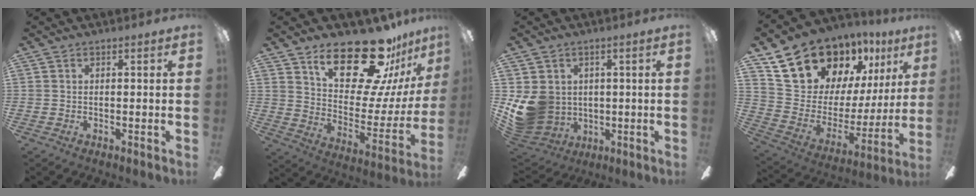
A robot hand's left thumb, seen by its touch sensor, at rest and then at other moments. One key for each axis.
{"total": 24.3, "fx": 17.5, "fy": 9.6, "fz": 13.8, "tx": -0.196, "ty": -0.123, "tz": 0.298}
{"total": 10.7, "fx": 0.2, "fy": 9.8, "fz": 4.1, "tx": -0.110, "ty": -0.011, "tz": 0.008}
{"total": 22.4, "fx": 16.2, "fy": 12.5, "fz": 9.0, "tx": -0.156, "ty": -0.101, "tz": 0.318}